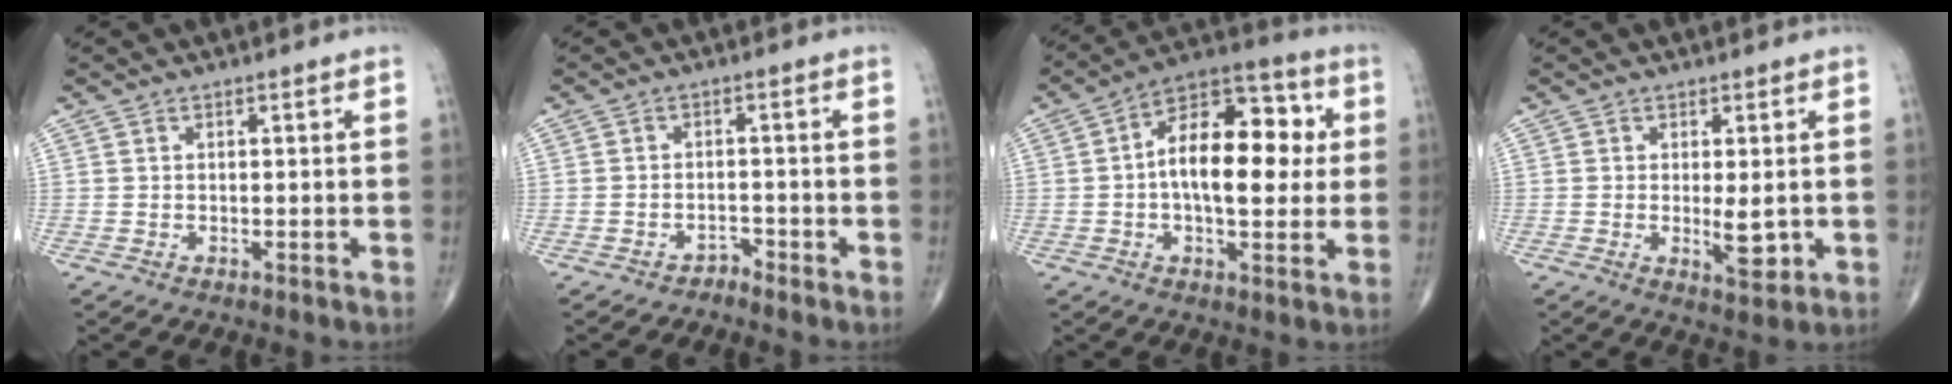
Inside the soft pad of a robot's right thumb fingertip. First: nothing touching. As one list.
[{"total": 1.6, "force": [-1.5, 0.5, -0.3], "torque": [0.010, 0.005, -0.025]}, {"total": 16.9, "force": [1.4, 8.7, 14.4], "torque": [-0.200, 0.027, 0.011]}, {"total": 4.1, "force": [-0.2, 1.4, 3.8], "torque": [-0.054, -0.012, 0.003]}]